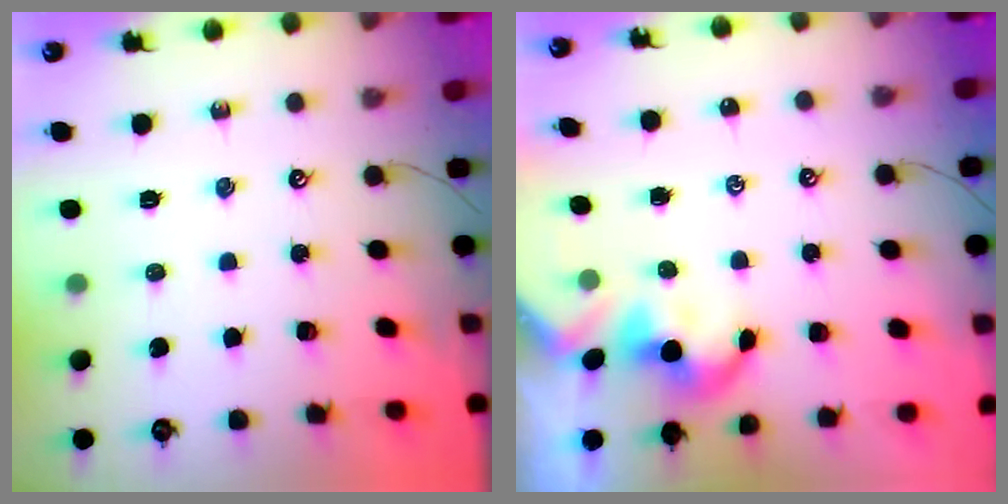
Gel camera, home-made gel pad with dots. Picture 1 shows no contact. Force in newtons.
{"total": 2.1, "press": 2.1, "slide": 0.3}